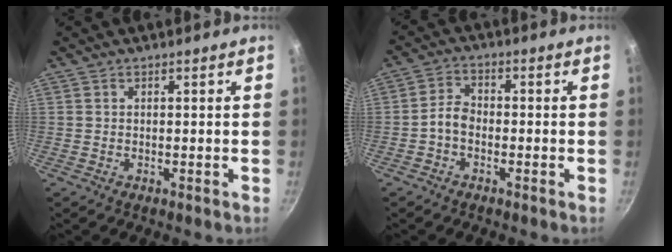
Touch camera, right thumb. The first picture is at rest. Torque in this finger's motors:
{"motor_torque": [0.72, 1.08, 0.94, -0.74, 0.04]}